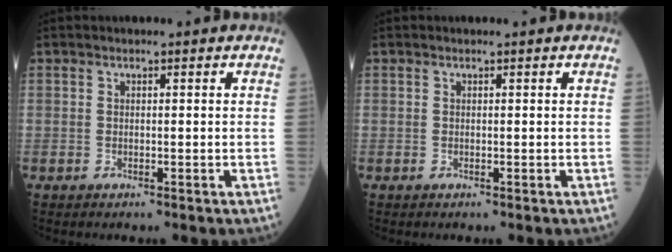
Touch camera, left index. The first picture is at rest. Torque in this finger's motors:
{"motor_torque": [0.00, 0.00, 0.00, 0.00]}